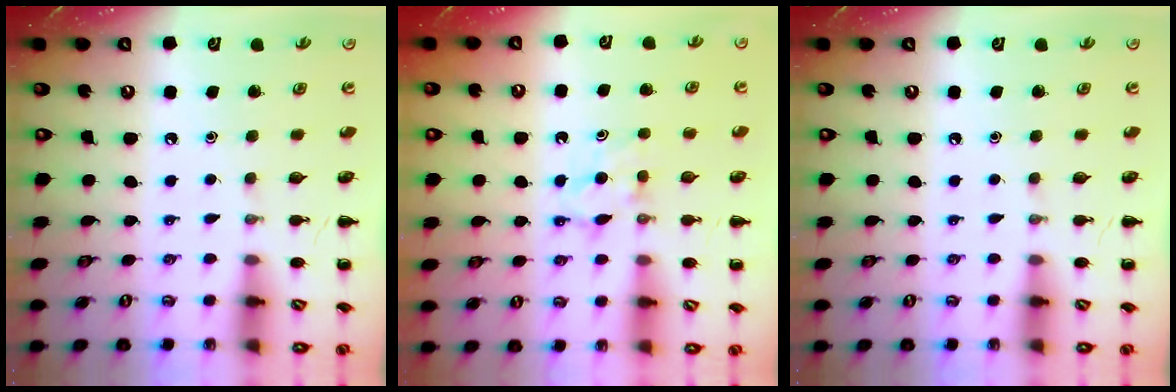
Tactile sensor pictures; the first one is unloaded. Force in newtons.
{"total": 5.5, "press": 5.3, "slide": 1.6}
{"total": 0.0}